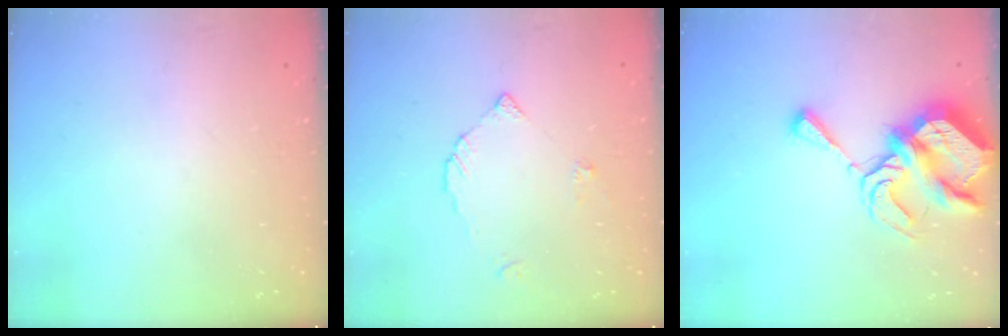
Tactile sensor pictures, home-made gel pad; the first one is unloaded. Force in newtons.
{"total": 3.0, "press": 3.0, "slide": 0.3}
{"total": 11.7, "press": 11.6, "slide": 1.2}